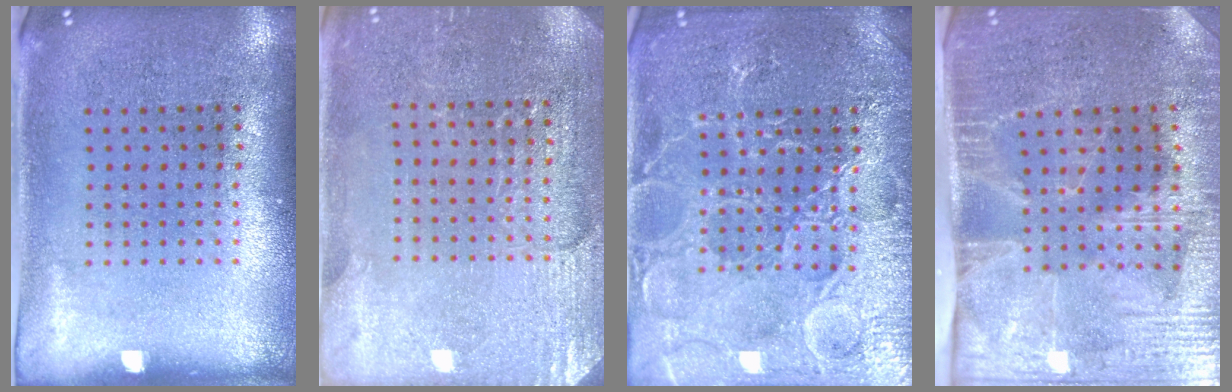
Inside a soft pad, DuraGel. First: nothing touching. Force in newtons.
{"total": 2.9, "press": 2.8, "slide": 0.3}
{"total": 4.7, "press": 4.6, "slide": 0.6}
{"total": 4.2, "press": 3.5, "slide": 2.2}